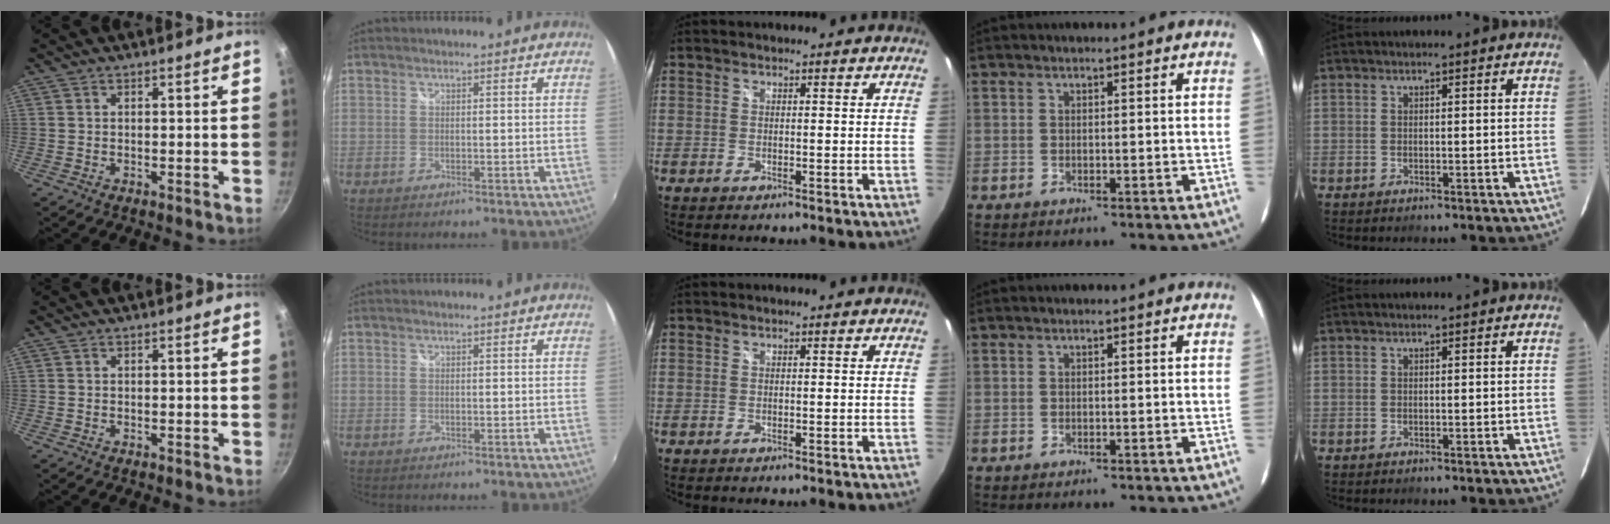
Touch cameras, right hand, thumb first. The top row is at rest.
{}